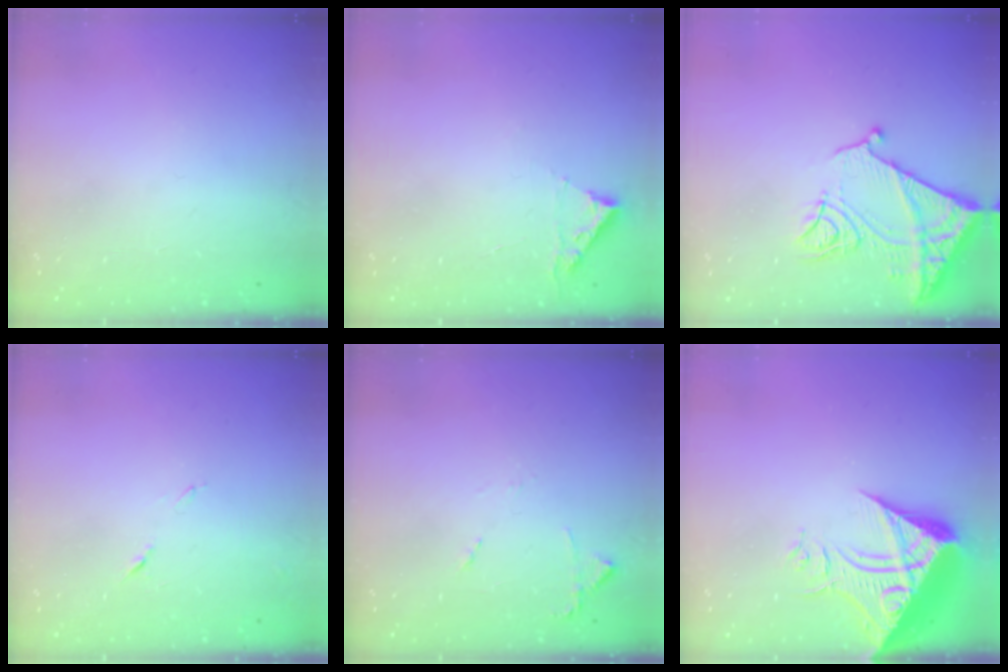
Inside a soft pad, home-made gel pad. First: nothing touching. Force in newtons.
{"total": 2.8, "press": 2.8, "slide": 0.3}
{"total": 15.7, "press": 15.6, "slide": 1.7}
{"total": 6.1, "press": 6.1, "slide": 0.6}
{"total": 7.8, "press": 7.7, "slide": 0.7}
{"total": 19.4, "press": 19.3, "slide": 2.1}